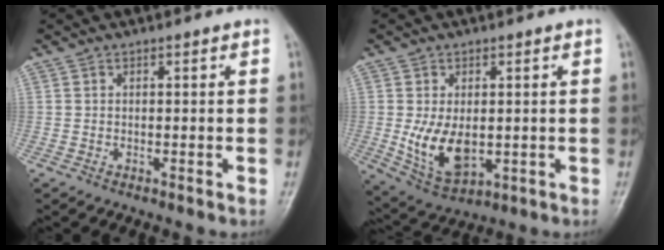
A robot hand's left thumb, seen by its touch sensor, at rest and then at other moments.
{"total": 9.5, "force": [-0.6, 5.8, 7.4], "torque": [-0.122, -0.013, 0.006]}